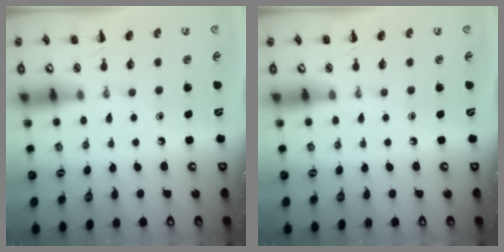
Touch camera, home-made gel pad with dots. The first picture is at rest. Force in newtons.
{"total": 0.0}